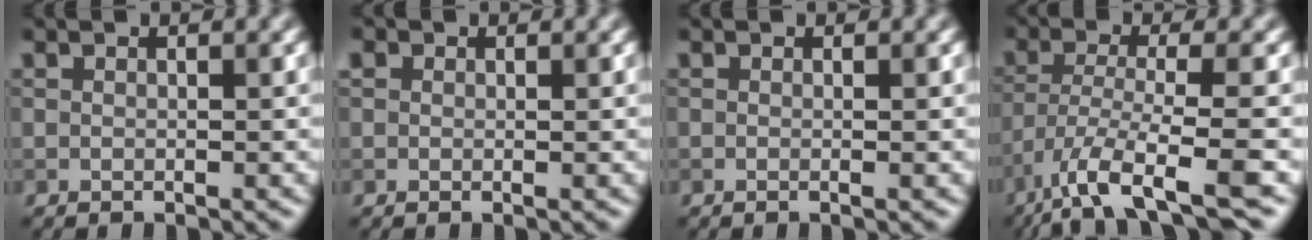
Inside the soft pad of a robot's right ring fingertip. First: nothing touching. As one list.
[{"total": 0.8, "force": [0.5, 0.6, 0.2], "torque": [0.002, 0.000, 0.001]}, {"total": 0.0}, {"total": 7.6, "force": [-4.7, 1.7, 5.7], "torque": [-0.095, -0.007, -0.087]}]